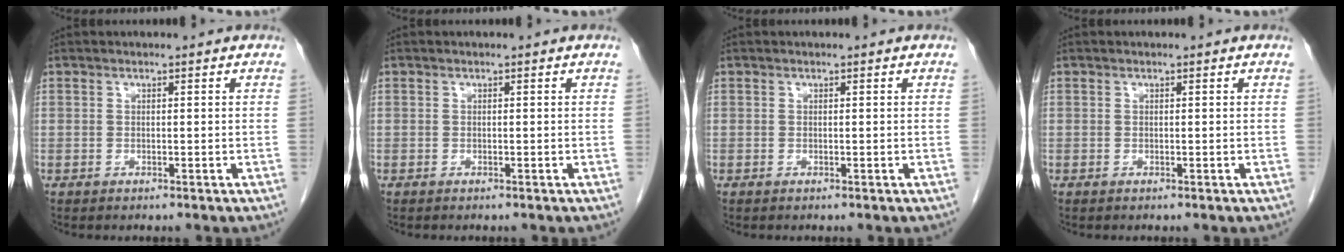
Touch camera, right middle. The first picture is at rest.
{"total": 0.0}
{"total": 0.0}
{"total": 0.0}